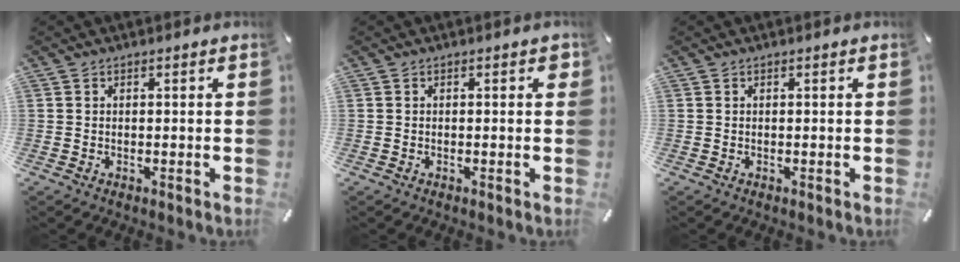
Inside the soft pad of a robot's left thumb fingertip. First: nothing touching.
{"total": 1.4, "force": [0.0, 0.7, 1.2], "torque": [-0.014, 0.001, -0.004]}
{"total": 0.0}